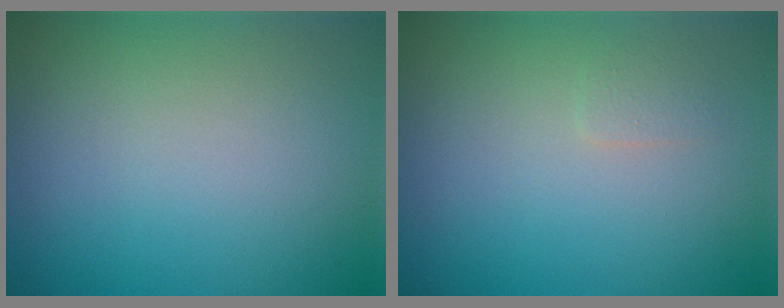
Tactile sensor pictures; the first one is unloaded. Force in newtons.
{"total": 0.7, "press": 0.7, "slide": 0.1}